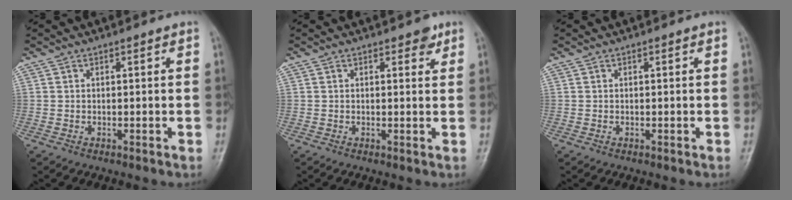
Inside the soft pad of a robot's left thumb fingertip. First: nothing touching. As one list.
[{"total": 2.0, "force": [1.2, 1.1, 1.1], "torque": [-0.001, -0.005, 0.014]}, {"total": 0.6, "force": [0.2, 0.3, 0.5], "torque": [-0.001, 0.003, 0.002]}]